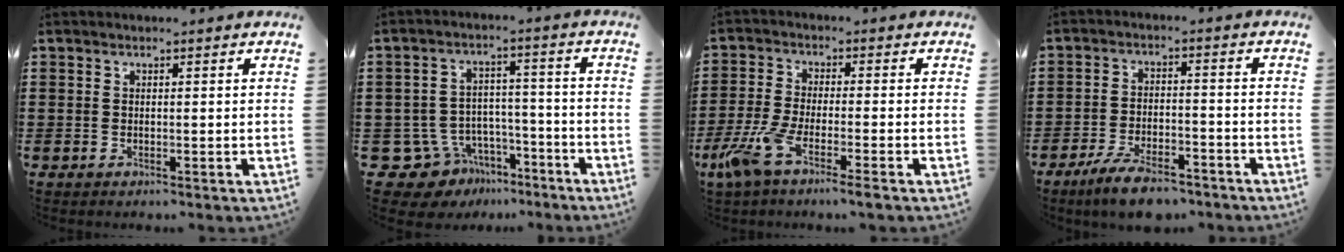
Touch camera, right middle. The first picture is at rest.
{"total": 8.1, "force": [-6.2, 4.9, 1.5], "torque": [-0.053, 0.022, -0.121]}
{"total": 6.4, "force": [-4.1, 0.7, 4.9], "torque": [-0.127, -0.021, -0.084]}
{"total": 6.6, "force": [-5.4, 1.4, 3.4], "torque": [-0.071, 0.001, -0.105]}